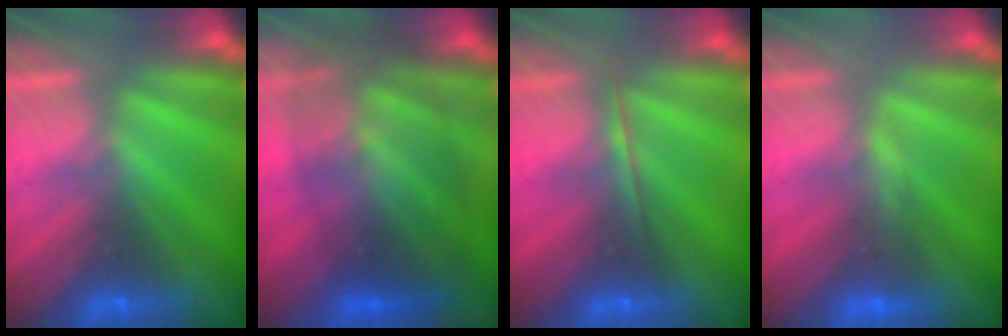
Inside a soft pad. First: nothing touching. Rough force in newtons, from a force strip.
{"total": 10.7}
{"total": 1.7}
{"total": 4.8}